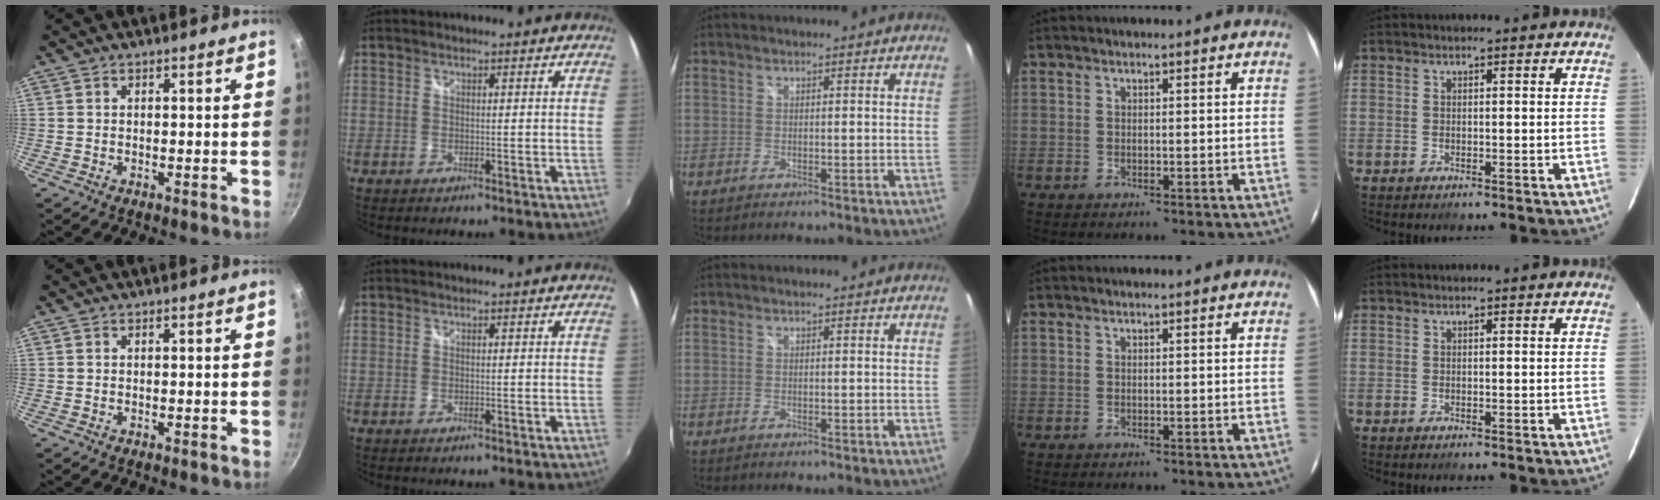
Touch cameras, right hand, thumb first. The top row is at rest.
{}